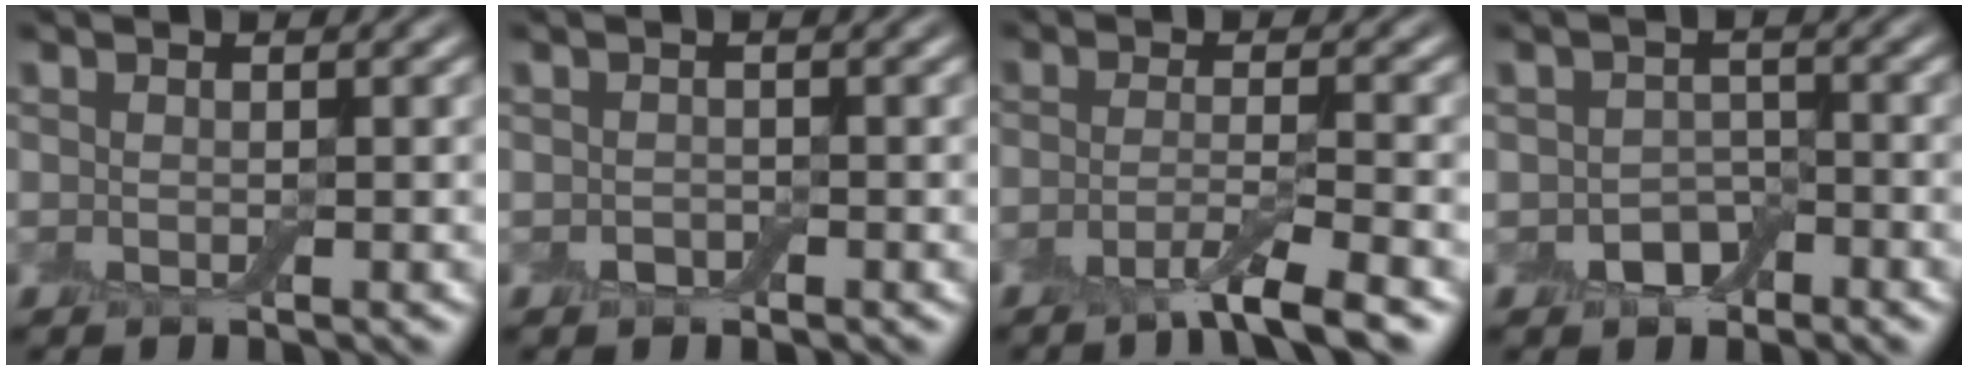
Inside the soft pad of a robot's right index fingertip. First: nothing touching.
{"total": 0.7, "force": [-0.4, 0.5, 0.3], "torque": [-0.007, -0.003, -0.007]}
{"total": 4.0, "force": [-2.4, 0.6, 3.2], "torque": [-0.051, -0.002, -0.058]}
{"total": 2.5, "force": [-1.3, 1.9, 1.2], "torque": [-0.017, 0.001, -0.024]}